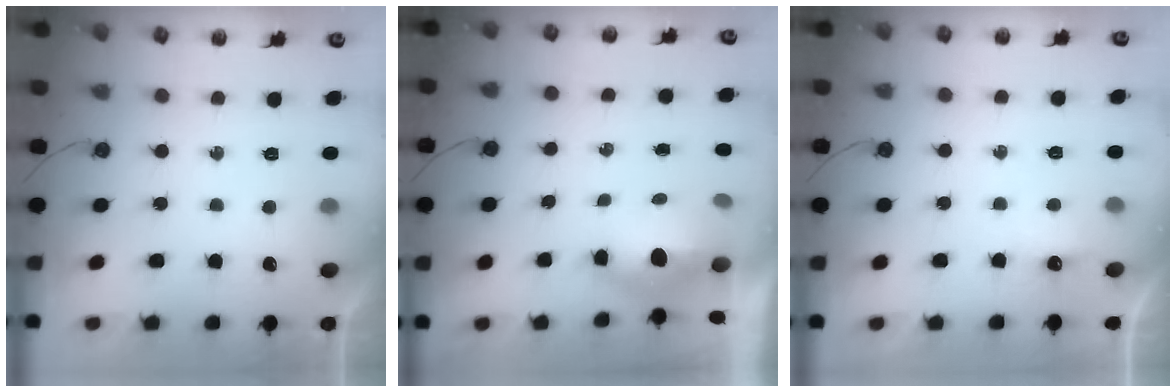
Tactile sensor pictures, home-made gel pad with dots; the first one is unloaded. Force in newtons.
{"total": 5.6, "press": 5.6, "slide": 0.7}
{"total": 3.3, "press": 3.2, "slide": 0.6}